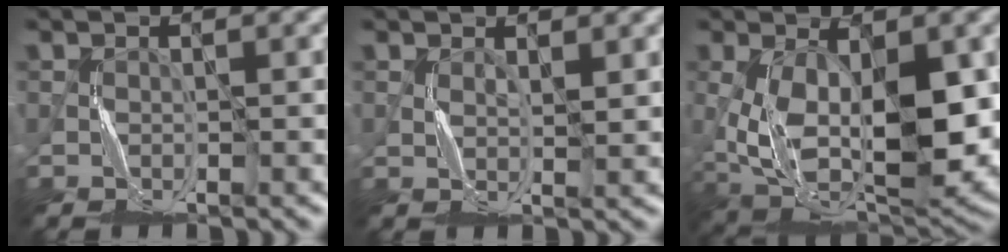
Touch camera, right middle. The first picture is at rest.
{"total": 1.2, "force": [0.8, 0.2, 0.9], "torque": [-0.020, -0.002, 0.016]}
{"total": 11.1, "force": [-0.7, 5.4, 9.7], "torque": [-0.183, -0.011, -0.009]}